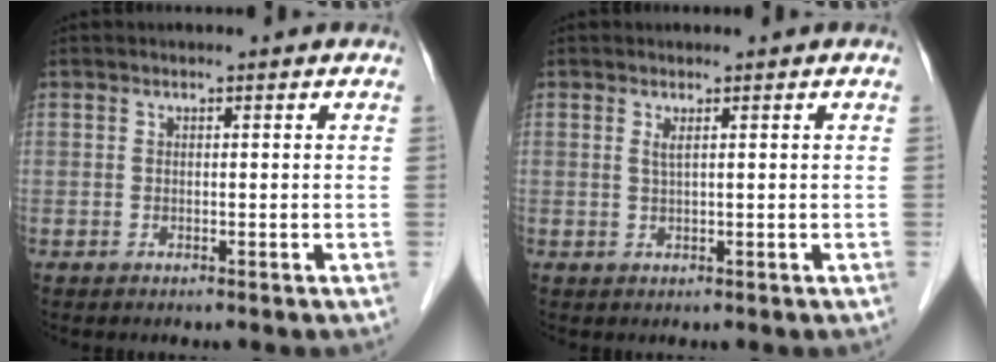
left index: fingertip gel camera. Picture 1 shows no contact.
{"total": 1.1, "force": [0.5, -0.1, 1.0], "torque": [-0.026, -0.004, 0.010]}